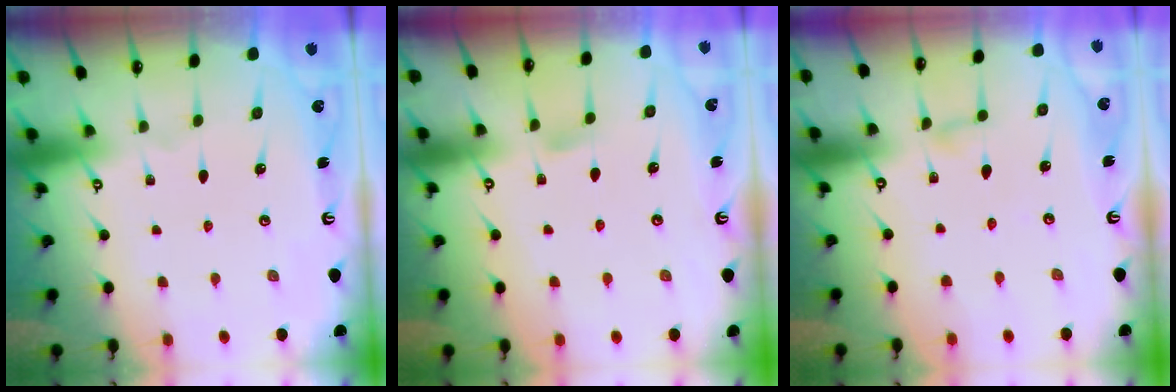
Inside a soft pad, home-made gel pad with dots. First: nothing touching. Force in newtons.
{"total": 4.4, "press": 4.3, "slide": 0.6}
{"total": 2.3, "press": 2.3, "slide": 0.2}